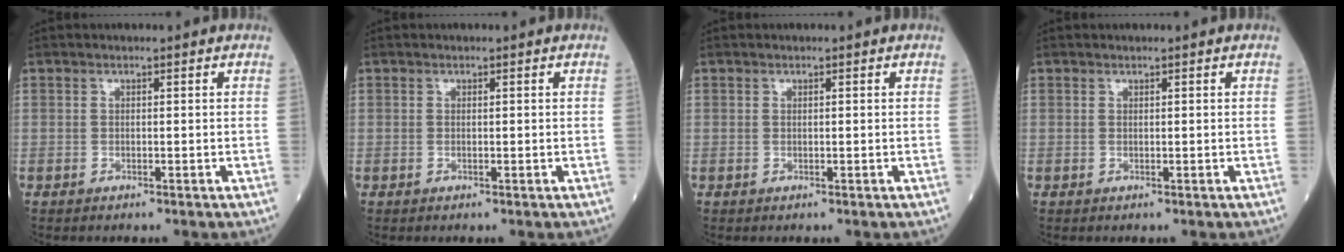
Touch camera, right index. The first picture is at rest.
{"total": 0.0}
{"total": 0.0}
{"total": 0.0}